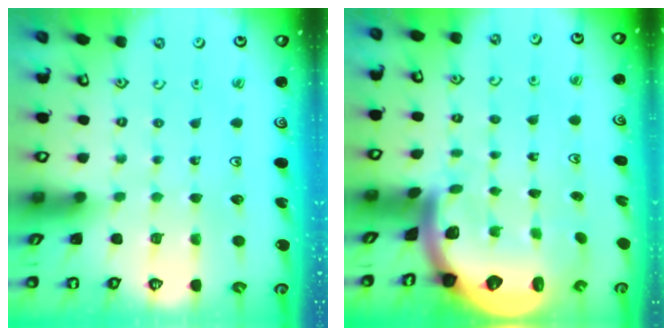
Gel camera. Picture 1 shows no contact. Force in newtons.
{"total": 2.7, "press": 2.5, "slide": 0.9}